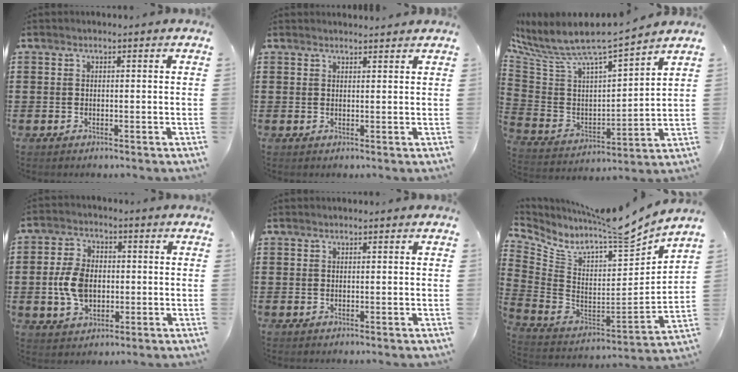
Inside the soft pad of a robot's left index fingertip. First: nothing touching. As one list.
[{"total": 1.3, "force": [1.3, 0.1, 0.1], "torque": [-0.006, 0.000, 0.026]}, {"total": 6.9, "force": [5.9, 1.2, 3.3], "torque": [-0.097, -0.053, 0.093]}, {"total": 7.3, "force": [-0.6, 4.9, 5.4], "torque": [-0.138, 0.003, -0.018]}, {"total": 0.0}, {"total": 8.2, "force": [7.3, 0.7, 3.6], "torque": [-0.089, -0.081, 0.110]}]